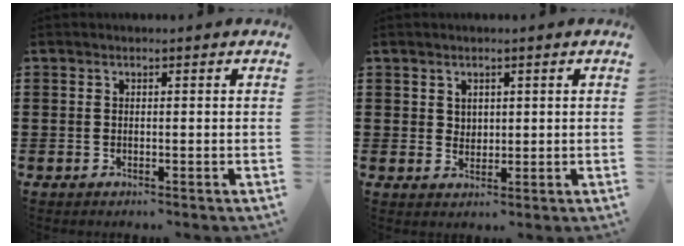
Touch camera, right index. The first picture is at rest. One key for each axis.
{"total": 2.0, "fx": 1.3, "fy": 1.5, "fz": 0.3, "tx": -0.010, "ty": 0.008, "tz": 0.025}